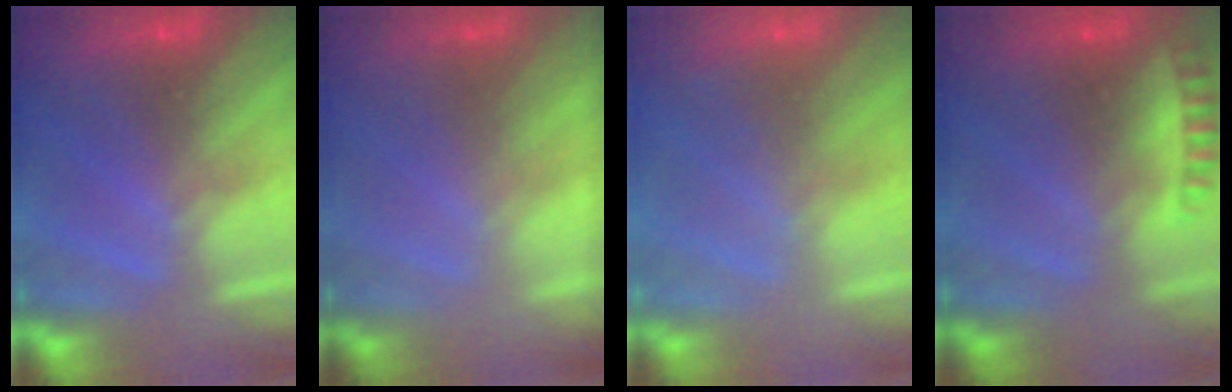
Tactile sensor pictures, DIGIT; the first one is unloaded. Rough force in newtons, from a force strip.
{"total": 1.7}
{"total": 1.6}
{"total": 2.6}